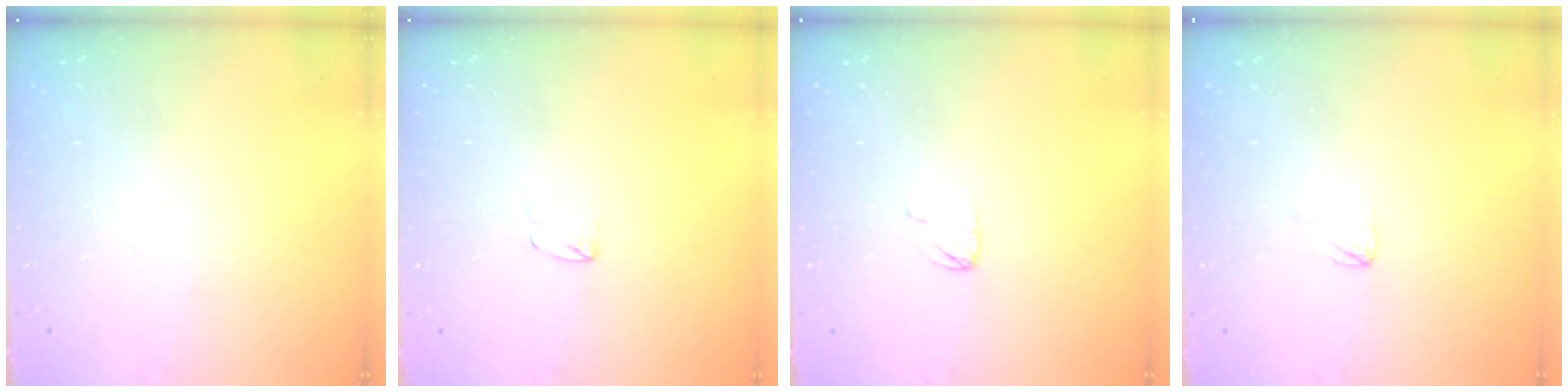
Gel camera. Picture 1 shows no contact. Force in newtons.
{"total": 3.7, "press": 3.7, "slide": 0.3}
{"total": 2.9, "press": 2.9, "slide": 0.2}
{"total": 2.3, "press": 2.3, "slide": 0.2}